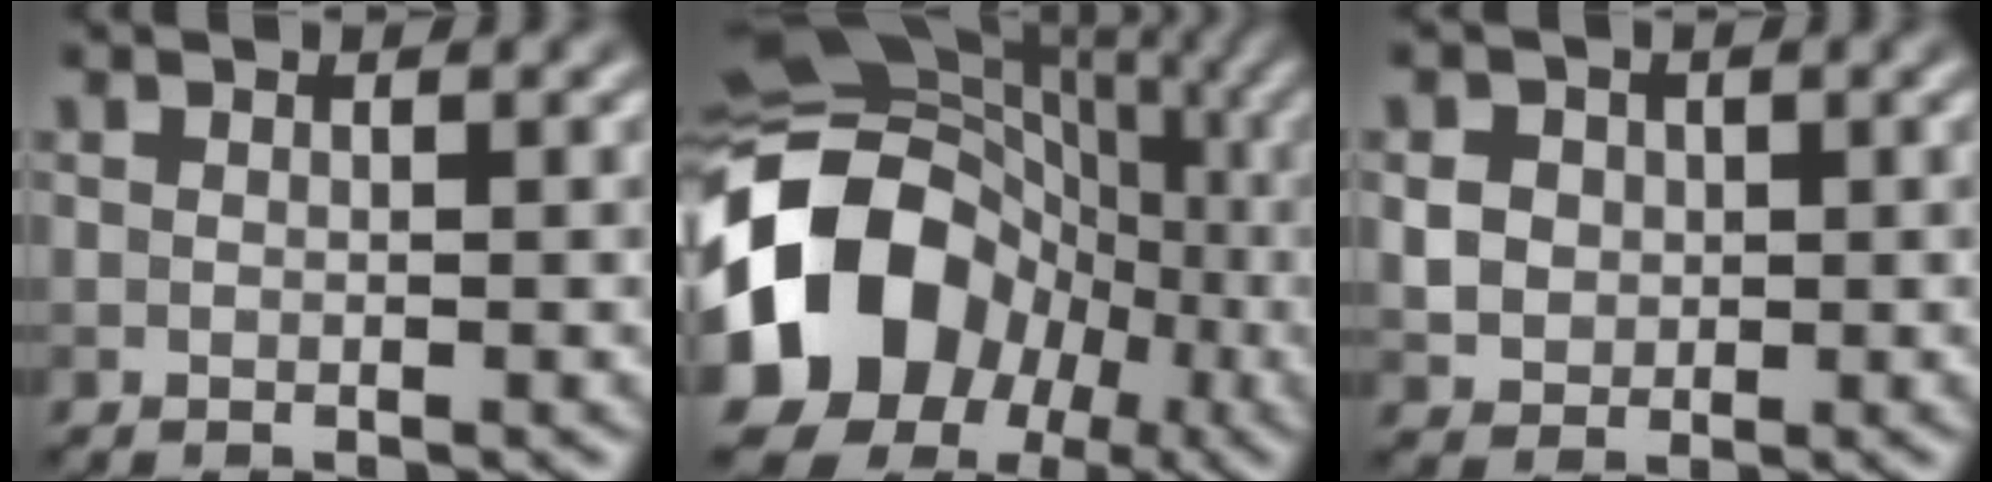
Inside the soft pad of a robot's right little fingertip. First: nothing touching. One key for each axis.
{"total": 16.0, "fx": -3.4, "fy": 13.4, "fz": 8.2, "tx": -0.178, "ty": -0.005, "tz": -0.075}
{"total": 2.4, "fx": 0.1, "fy": 2.2, "fz": 0.9, "tx": -0.014, "ty": -0.003, "tz": 0.006}